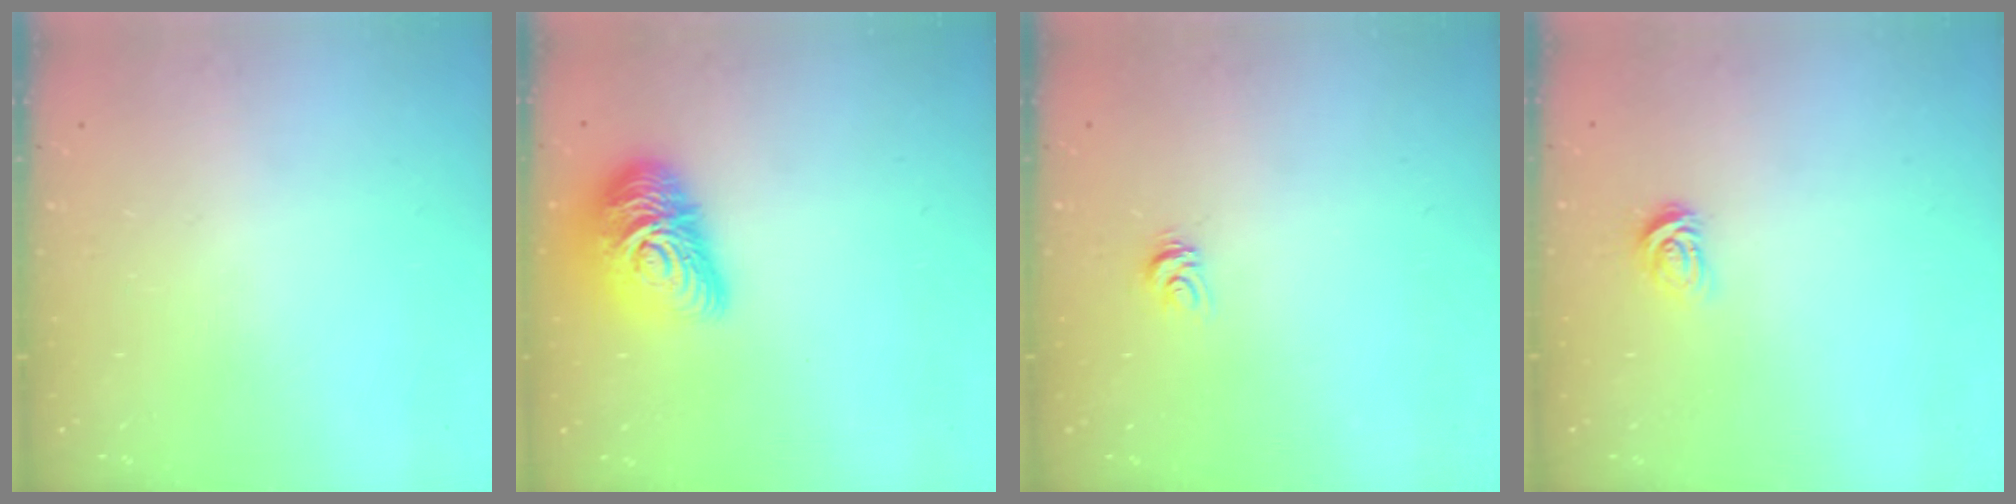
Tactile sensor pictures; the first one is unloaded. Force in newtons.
{"total": 16.1, "press": 16.0, "slide": 1.0}
{"total": 4.0, "press": 4.0, "slide": 0.2}
{"total": 3.1, "press": 3.1, "slide": 0.4}